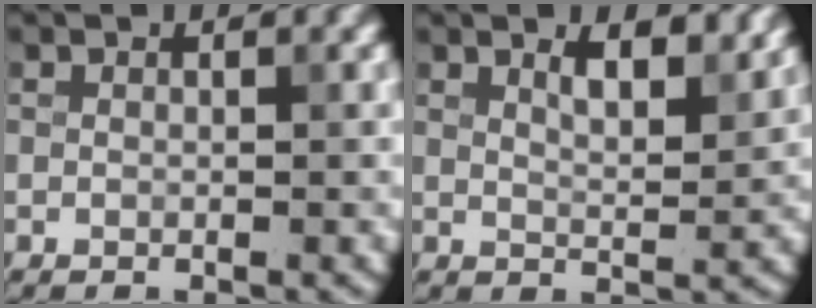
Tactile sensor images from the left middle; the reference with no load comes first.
{"total": 3.4, "force": [2.2, 1.0, 2.3], "torque": [-0.033, 0.000, 0.034]}